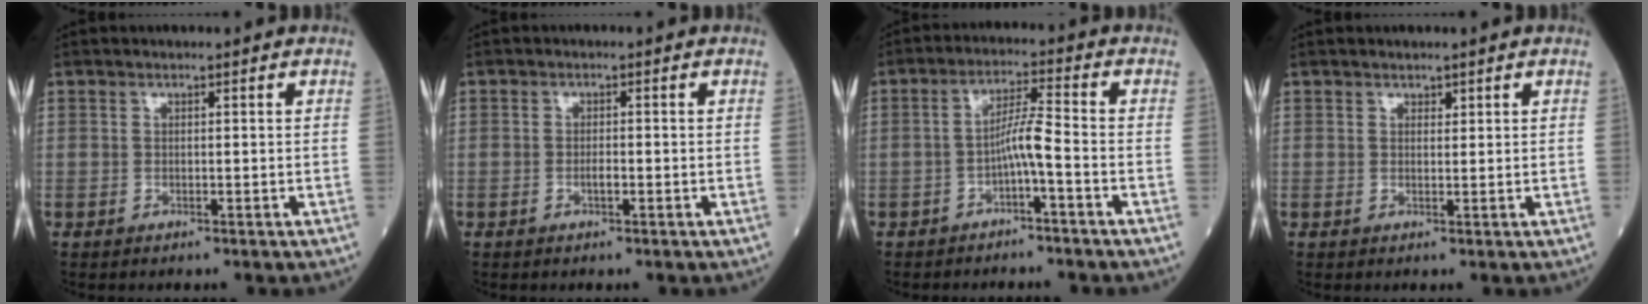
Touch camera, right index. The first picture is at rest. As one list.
[{"total": 1.1, "force": [-0.4, 0.3, 1.0], "torque": [-0.019, 0.001, -0.008]}, {"total": 4.4, "force": [-1.8, -0.2, 4.0], "torque": [-0.075, 0.012, -0.031]}, {"total": 1.0, "force": [0.8, 0.5, 0.4], "torque": [-0.006, 0.001, 0.014]}]